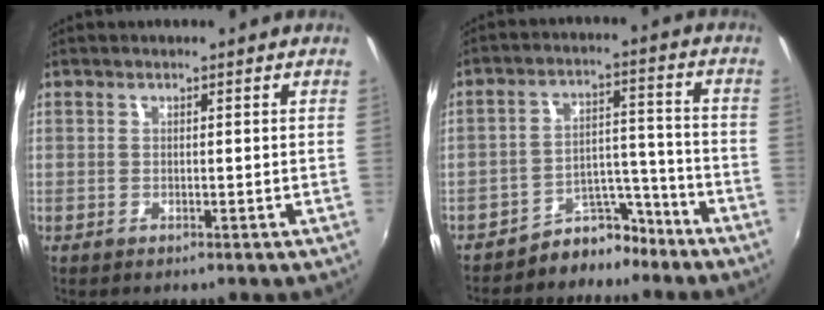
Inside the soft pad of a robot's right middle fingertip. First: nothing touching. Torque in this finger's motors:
{"motor_torque": [0.21, -0.37, -0.03, 0.00]}